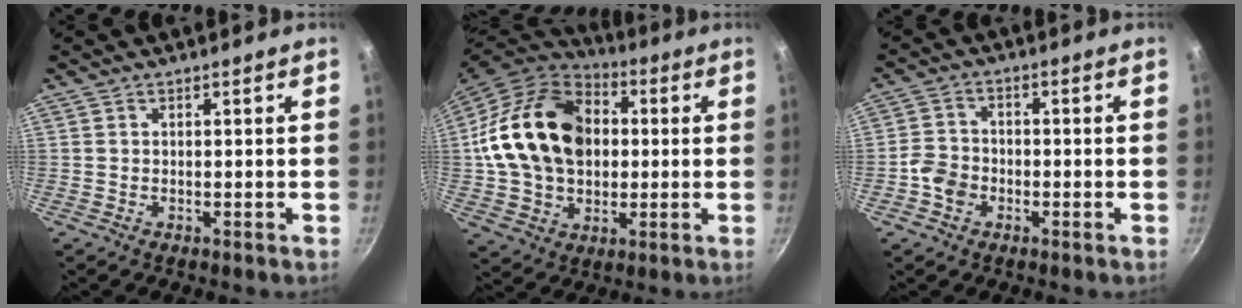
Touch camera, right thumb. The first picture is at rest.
{"total": 22.7, "force": [2.4, 17.0, 14.8], "torque": [-0.245, 0.028, 0.041]}
{"total": 4.7, "force": [-2.0, 3.7, 2.0], "torque": [-0.029, 0.022, -0.044]}